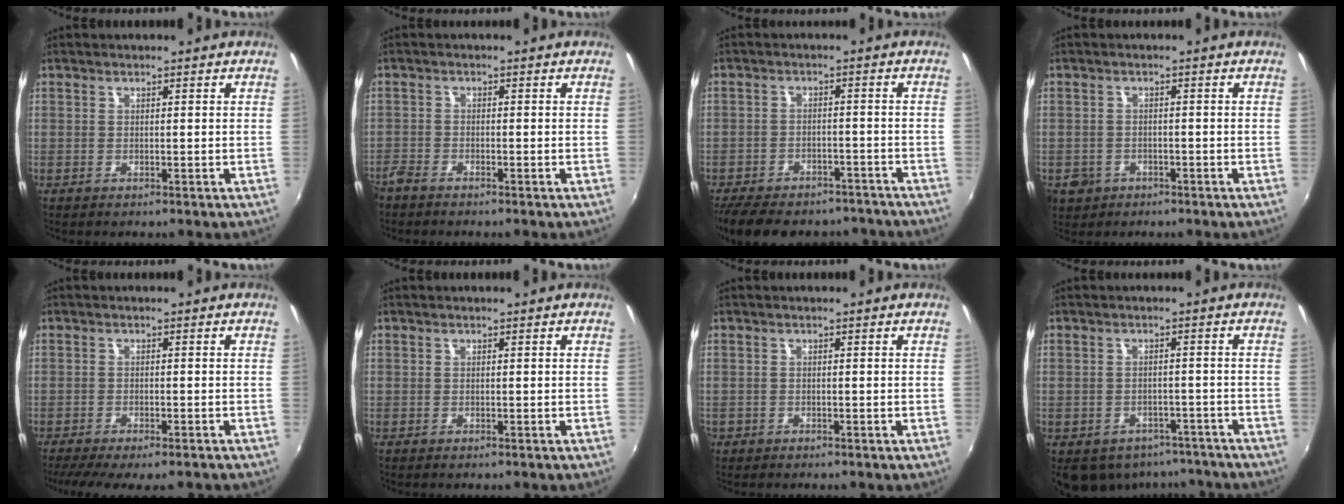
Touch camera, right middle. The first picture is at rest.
{"total": 2.5, "force": [-2.3, 0.5, 0.7], "torque": [-0.022, -0.008, -0.050]}
{"total": 16.9, "force": [-13.8, 7.2, 6.5], "torque": [-0.152, 0.010, -0.184]}
{"total": 5.2, "force": [-2.2, 4.4, 1.7], "torque": [-0.047, -0.005, -0.032]}
{"total": 9.1, "force": [-7.3, 1.9, 5.1], "torque": [-0.111, -0.036, -0.116]}
{"total": 0.0}
{"total": 1.2, "force": [-0.8, 0.9, 0.3], "torque": [-0.011, -0.004, -0.013]}
{"total": 12.2, "force": [-8.6, 7.4, 4.4], "torque": [-0.098, 0.001, -0.100]}